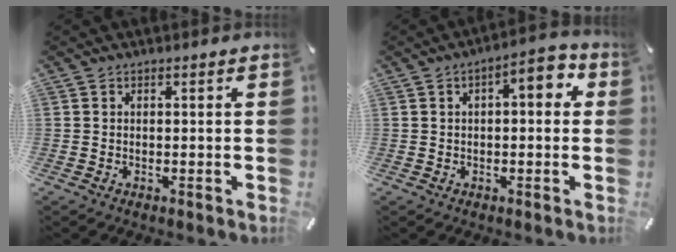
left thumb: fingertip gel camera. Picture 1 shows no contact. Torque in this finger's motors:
{"motor_torque": [-0.08, 0.11, 0.25, 0.43, 0.04]}